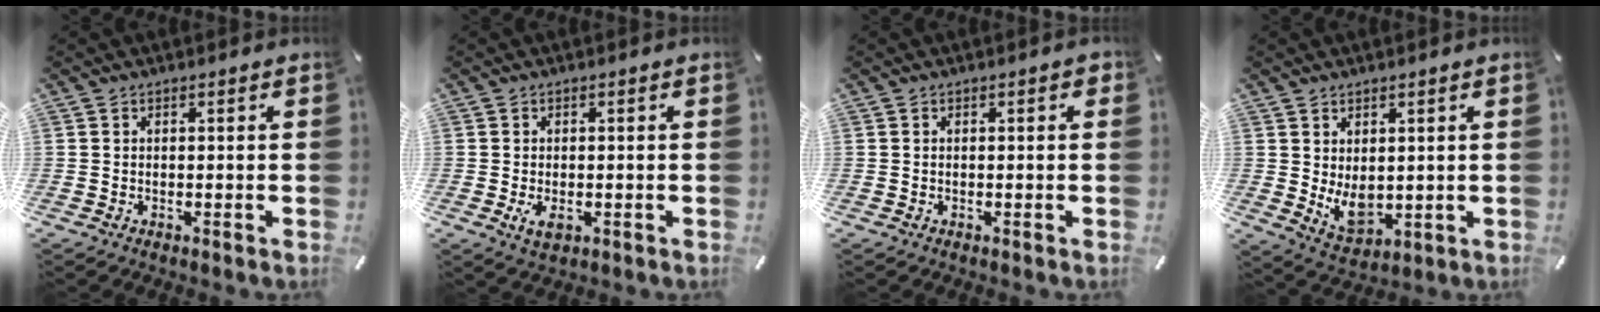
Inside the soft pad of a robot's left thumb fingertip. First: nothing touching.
{"total": 2.9, "force": [-0.7, 1.8, 2.2], "torque": [-0.053, -0.003, -0.014]}
{"total": 0.9, "force": [0.0, 0.5, 0.7], "torque": [-0.014, 0.003, -0.001]}
{"total": 7.1, "force": [1.0, 5.2, 4.8], "torque": [-0.078, -0.011, 0.022]}